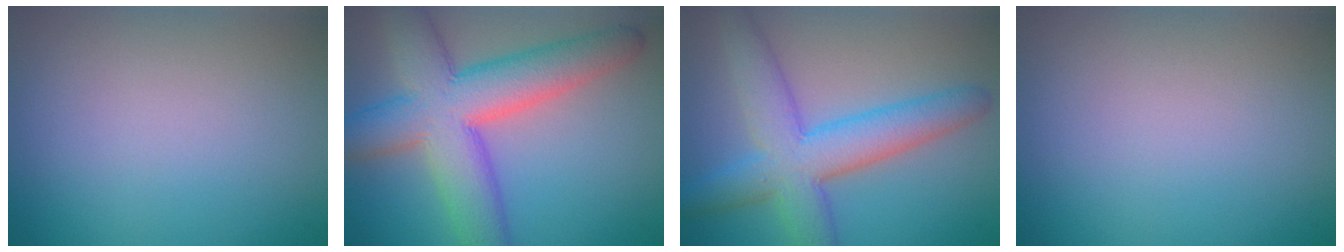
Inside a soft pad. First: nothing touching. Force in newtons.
{"total": 10.3, "press": 10.3, "slide": 0.3}
{"total": 7.2, "press": 7.2, "slide": 0.3}
{"total": 0.0}